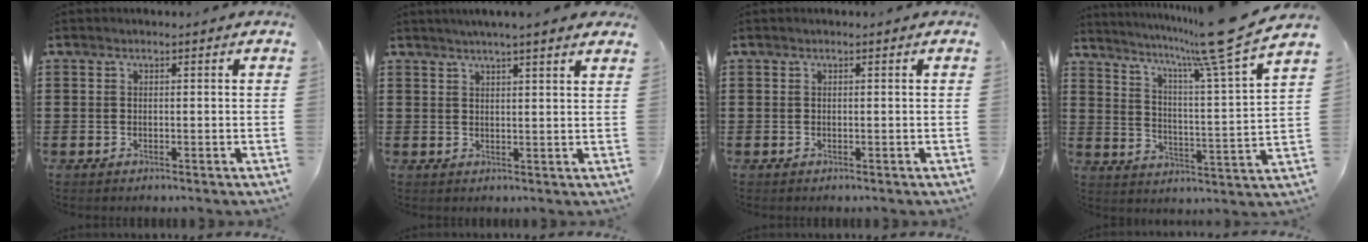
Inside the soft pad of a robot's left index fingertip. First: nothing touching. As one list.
[{"total": 2.7, "force": [2.6, -0.3, 0.8], "torque": [-0.023, -0.003, 0.047]}, {"total": 0.0}, {"total": 11.3, "force": [9.2, -0.8, 6.5], "torque": [-0.124, -0.068, 0.138]}]